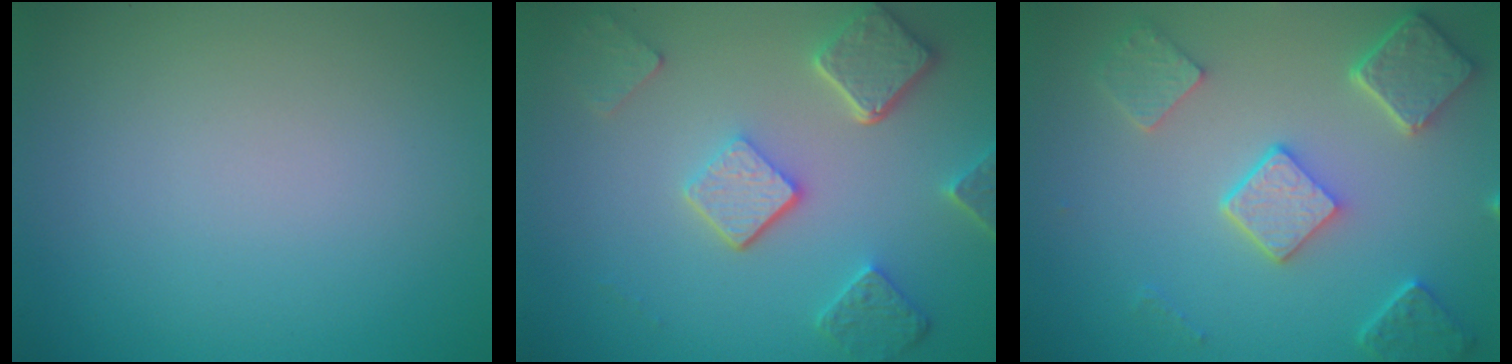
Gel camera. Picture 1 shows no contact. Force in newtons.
{"total": 5.2, "press": 4.0, "slide": 3.4}
{"total": 5.4, "press": 4.2, "slide": 3.4}